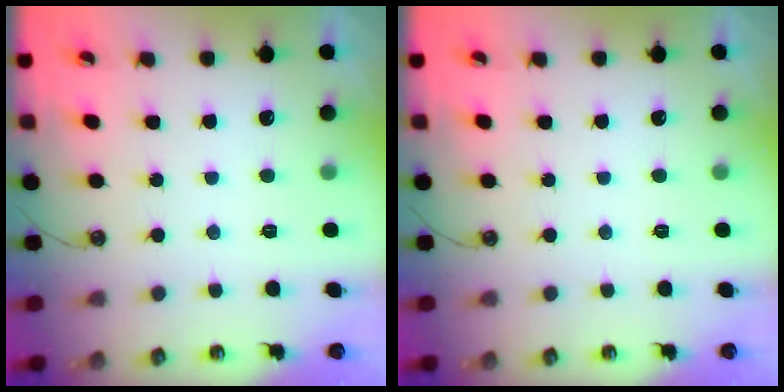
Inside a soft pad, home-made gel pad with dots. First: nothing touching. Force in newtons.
{"total": 0.0}